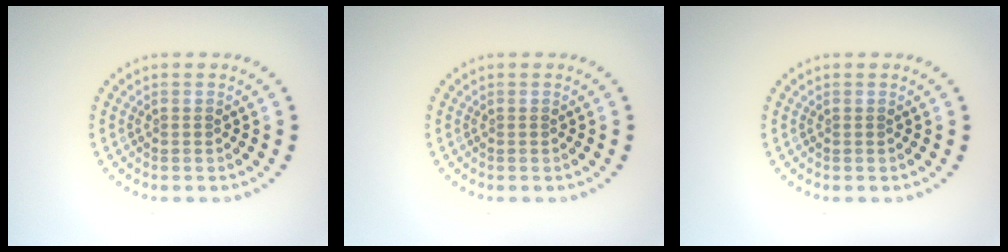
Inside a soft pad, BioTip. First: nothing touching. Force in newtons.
{"total": 0.0}
{"total": 0.0}